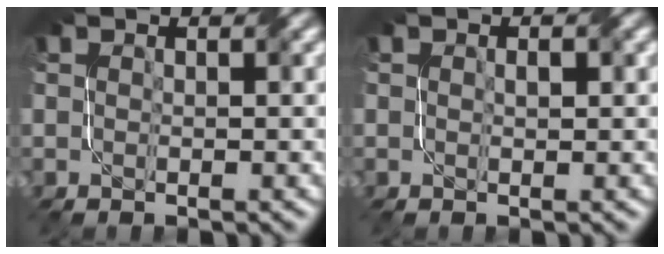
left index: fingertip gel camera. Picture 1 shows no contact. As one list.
[{"total": 0.6, "force": [0.1, 0.3, 0.5], "torque": [-0.002, 0.004, 0.007]}]